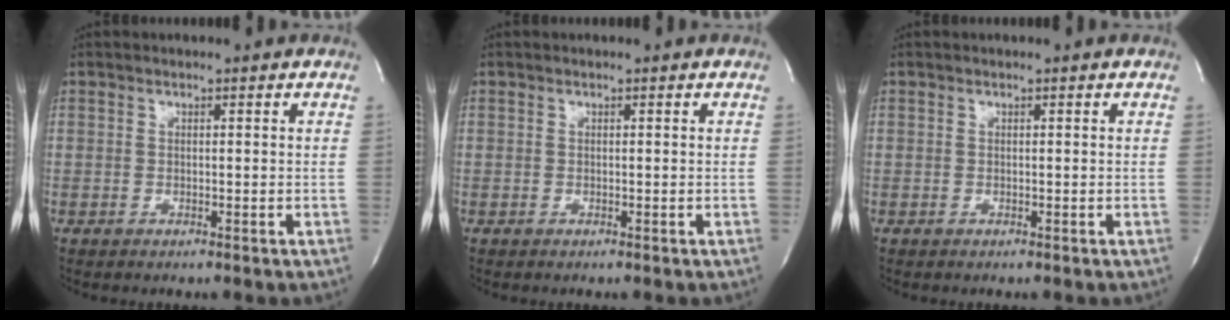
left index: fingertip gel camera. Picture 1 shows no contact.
{"total": 0.0}
{"total": 0.0}